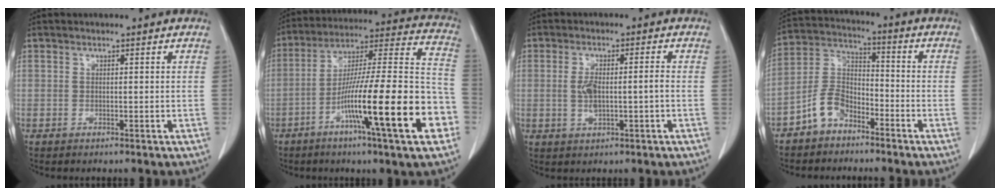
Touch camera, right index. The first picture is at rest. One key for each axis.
{"total": 23.3, "fx": -8.9, "fy": 1.1, "fz": 21.5, "tx": -0.298, "ty": -0.006, "tz": -0.148}
{"total": 4.9, "fx": -0.5, "fy": 1.2, "fz": 4.7, "tx": -0.099, "ty": 0.004, "tz": -0.006}
{"total": 7.3, "fx": -4.8, "fy": 4.3, "fz": 3.5, "tx": -0.080, "ty": 0.017, "tz": -0.097}